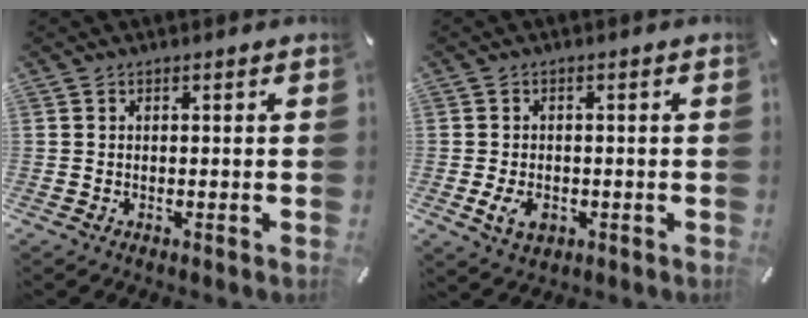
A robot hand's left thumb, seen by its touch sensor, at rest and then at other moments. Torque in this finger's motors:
{"motor_torque": [0.84, 0.95, 0.66, 0.12, 0.09]}